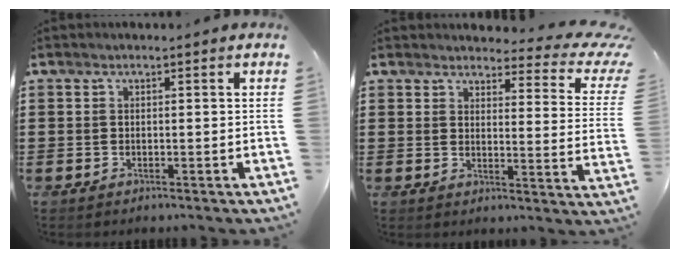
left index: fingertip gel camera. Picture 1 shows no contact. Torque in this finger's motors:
{"motor_torque": [2.14, 0.00, 0.52, 0.07]}